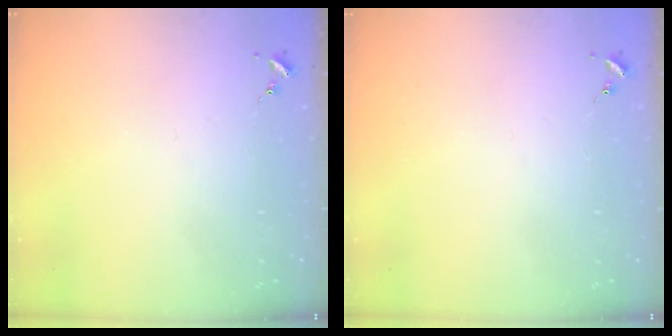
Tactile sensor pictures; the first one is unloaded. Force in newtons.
{"total": 0.0}